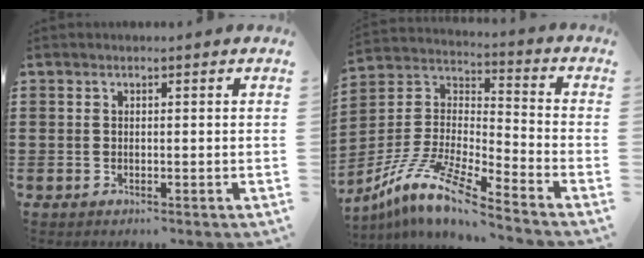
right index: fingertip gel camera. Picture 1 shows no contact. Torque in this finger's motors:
{"motor_torque": [2.14, 0.00, -0.82, -0.21]}